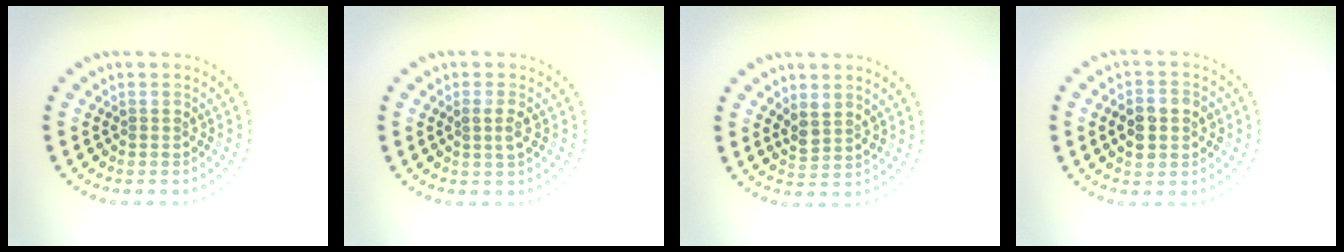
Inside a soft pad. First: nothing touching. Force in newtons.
{"total": 1.3, "press": 1.2, "slide": 0.4}
{"total": 1.9, "press": 1.6, "slide": 1.0}
{"total": 3.9, "press": 3.9, "slide": 0.2}